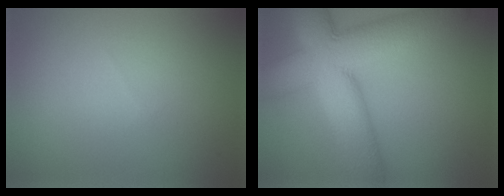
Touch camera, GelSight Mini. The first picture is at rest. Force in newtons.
{"total": 11.9, "press": 11.8, "slide": 0.6}